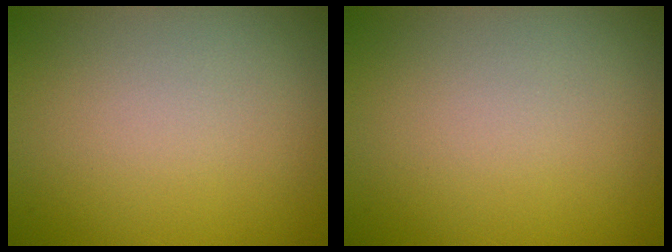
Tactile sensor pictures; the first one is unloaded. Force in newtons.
{"total": 0.0}